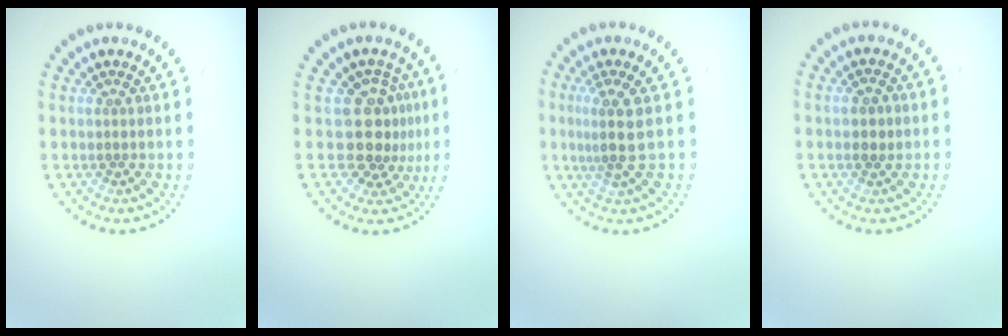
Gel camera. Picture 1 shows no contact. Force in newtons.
{"total": 3.6, "press": 2.6, "slide": 2.6}
{"total": 2.9, "press": 2.1, "slide": 1.9}
{"total": 1.3, "press": 1.3, "slide": 0.0}